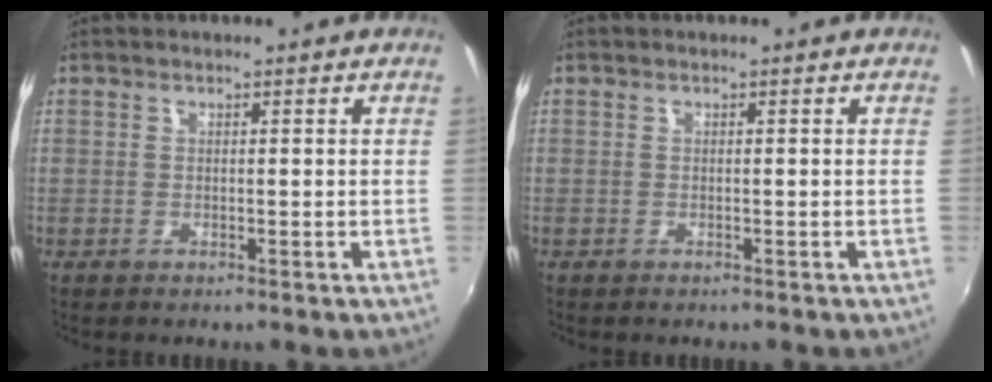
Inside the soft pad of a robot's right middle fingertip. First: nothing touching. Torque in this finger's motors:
{"motor_torque": [0.27, -0.40, 0.05, 0.04]}